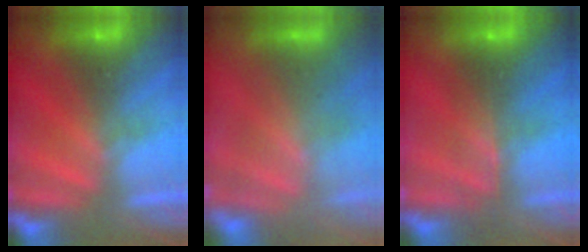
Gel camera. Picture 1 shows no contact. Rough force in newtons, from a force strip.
{"total": 4.1}
{"total": 2.4}